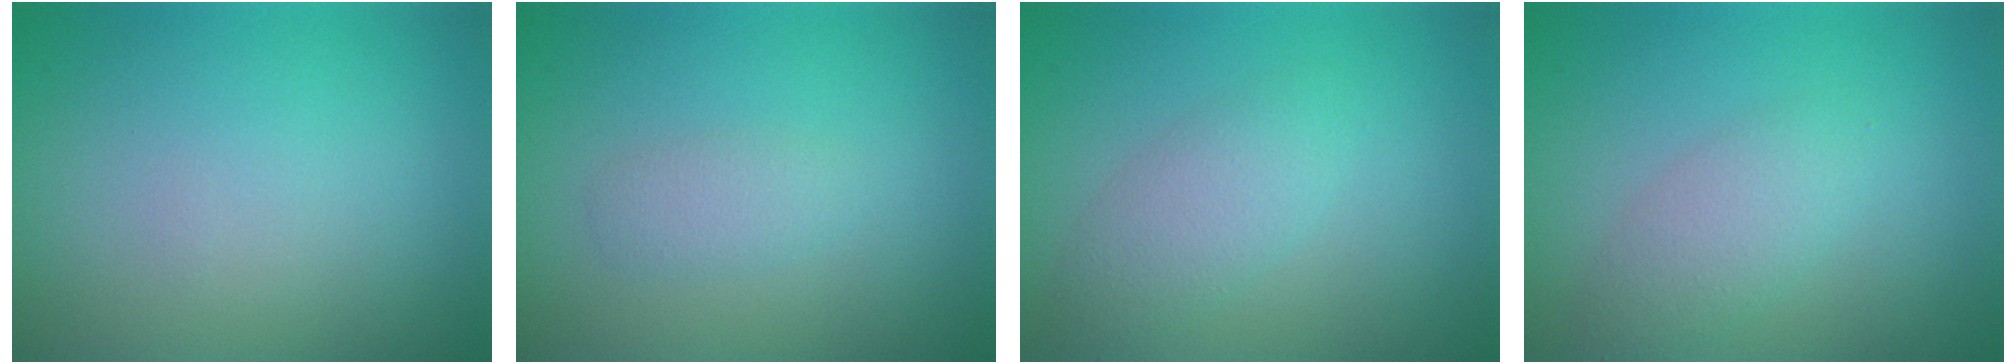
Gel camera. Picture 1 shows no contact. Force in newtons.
{"total": 1.2, "press": 1.2, "slide": 0.1}
{"total": 2.5, "press": 2.5, "slide": 0.0}
{"total": 2.4, "press": 2.4, "slide": 0.0}